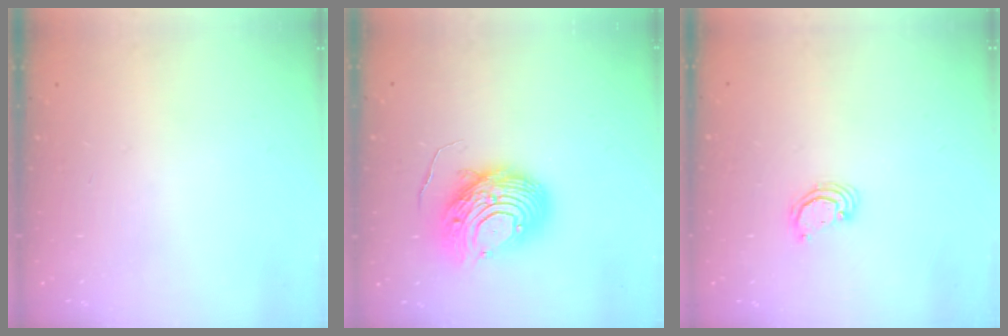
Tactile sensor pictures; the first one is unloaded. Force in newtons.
{"total": 12.8, "press": 12.7, "slide": 1.3}
{"total": 2.3, "press": 2.3, "slide": 0.2}